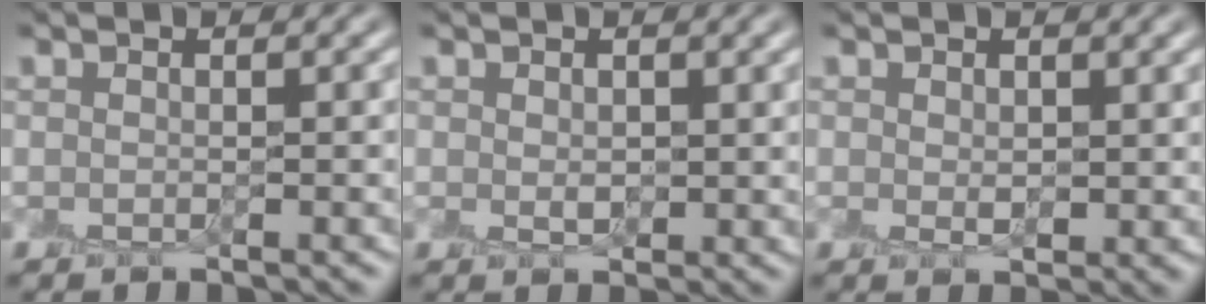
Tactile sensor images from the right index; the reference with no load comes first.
{"total": 1.1, "force": [0.6, 0.6, 0.6], "torque": [-0.007, 0.003, 0.017]}
{"total": 1.3, "force": [0.9, 0.6, 0.8], "torque": [-0.010, 0.002, 0.022]}